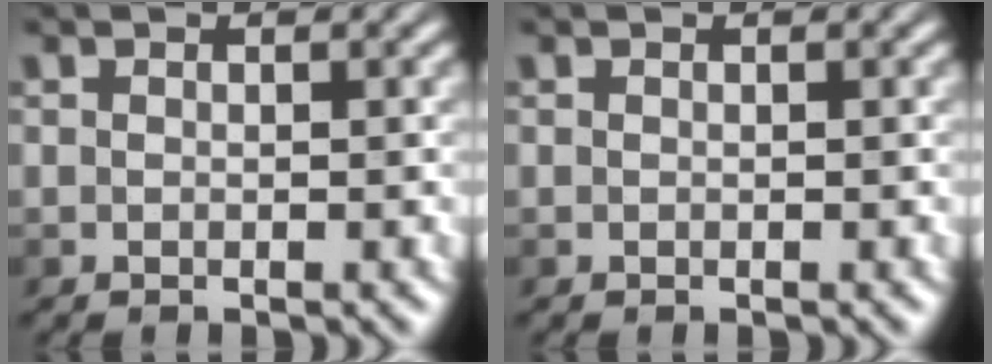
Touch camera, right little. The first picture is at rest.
{"total": 0.0}